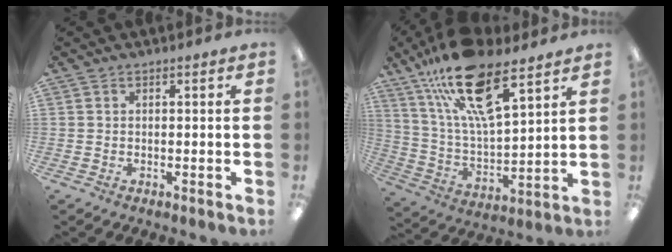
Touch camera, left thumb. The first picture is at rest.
{"total": 21.0, "force": [13.4, 7.3, 14.4], "torque": [-0.264, -0.066, 0.229]}